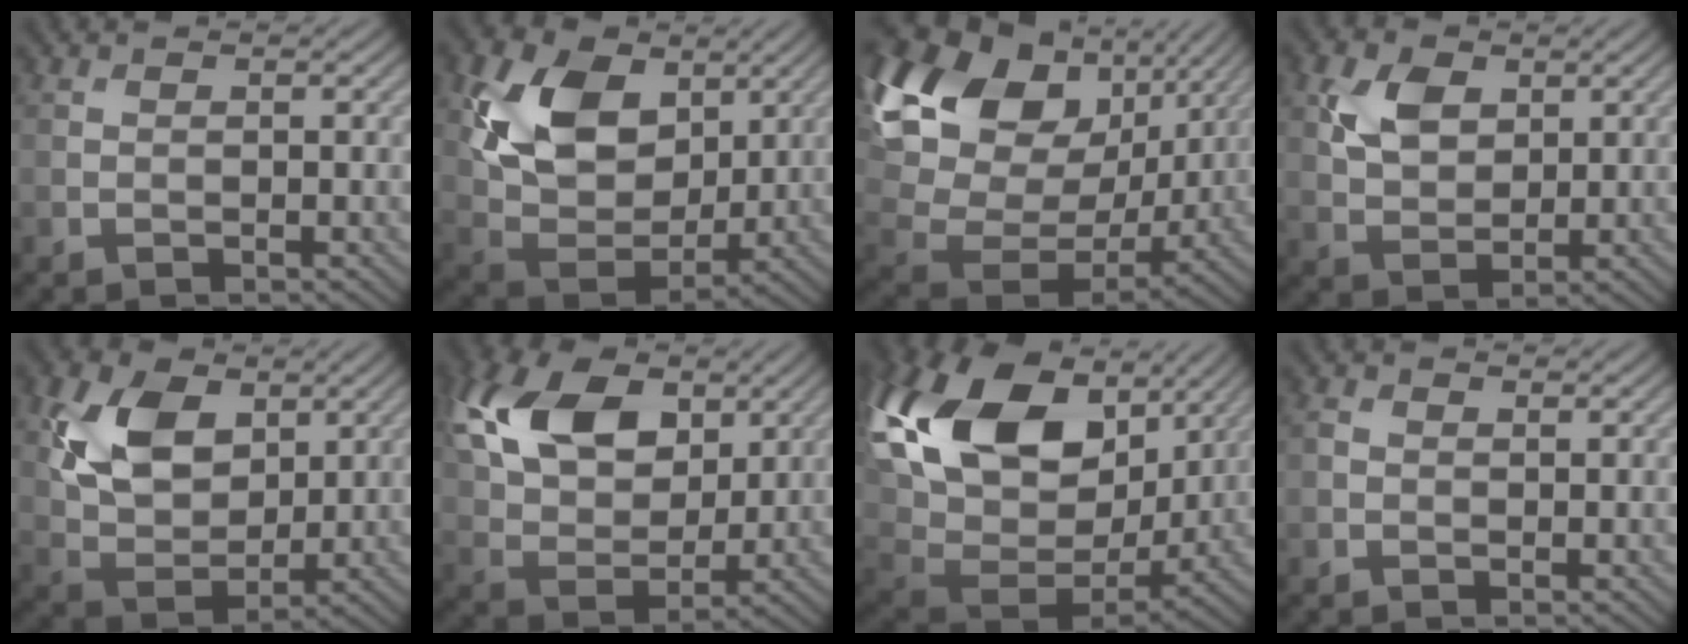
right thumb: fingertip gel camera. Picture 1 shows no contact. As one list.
[{"total": 12.3, "force": [4.5, 8.4, 7.8], "torque": [-0.174, -0.002, 0.081]}, {"total": 19.6, "force": [8.2, 13.5, 11.7], "torque": [-0.286, 0.039, 0.161]}, {"total": 5.9, "force": [2.2, 3.9, 3.8], "torque": [-0.085, 0.003, 0.042]}, {"total": 10.3, "force": [3.6, 6.8, 6.9], "torque": [-0.155, -0.001, 0.068]}, {"total": 13.9, "force": [5.7, 8.5, 9.3], "torque": [-0.213, 0.021, 0.103]}, {"total": 20.7, "force": [7.8, 13.3, 13.8], "torque": [-0.322, 0.019, 0.159]}, {"total": 1.0, "force": [0.1, 0.8, 0.6], "torque": [-0.014, 0.000, -0.002]}]